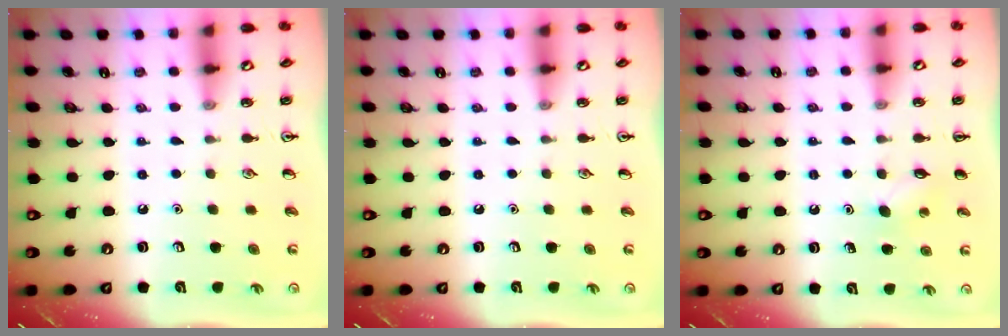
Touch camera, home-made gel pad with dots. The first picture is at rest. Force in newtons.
{"total": 0.0}
{"total": 4.4, "press": 4.2, "slide": 1.2}